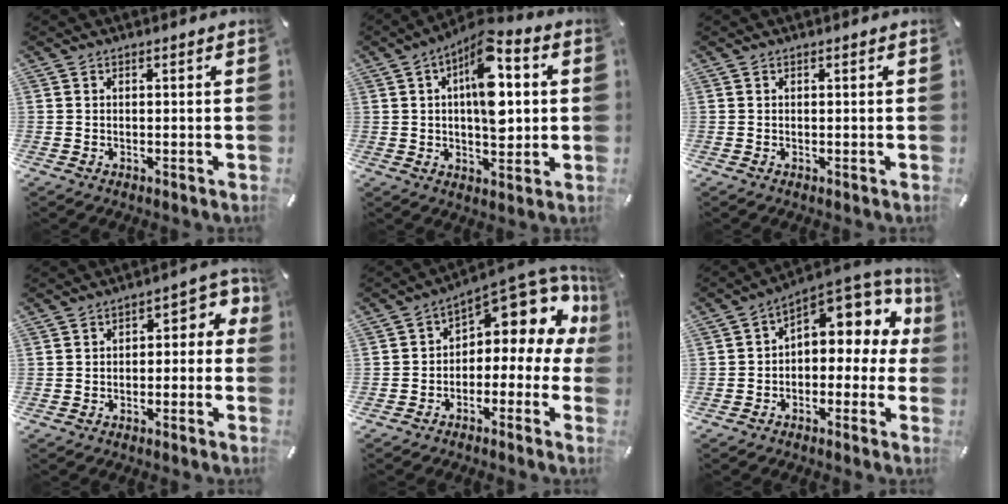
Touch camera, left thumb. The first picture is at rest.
{"total": 13.4, "force": [3.2, 6.8, 11.2], "torque": [-0.172, -0.017, 0.050]}
{"total": 0.0}
{"total": 5.0, "force": [-1.0, 3.4, 3.5], "torque": [-0.051, 0.005, -0.026]}
{"total": 10.4, "force": [6.8, 4.6, 6.4], "torque": [-0.094, -0.066, 0.110]}
{"total": 9.3, "force": [4.5, 5.9, 5.7], "torque": [-0.075, -0.039, 0.079]}